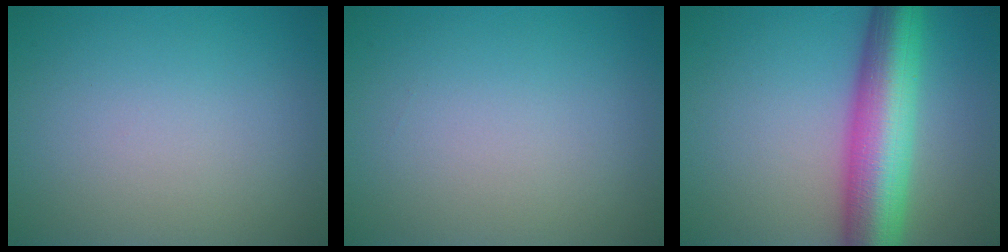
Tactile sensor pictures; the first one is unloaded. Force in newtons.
{"total": 0.0}
{"total": 10.1, "press": 10.1, "slide": 0.3}